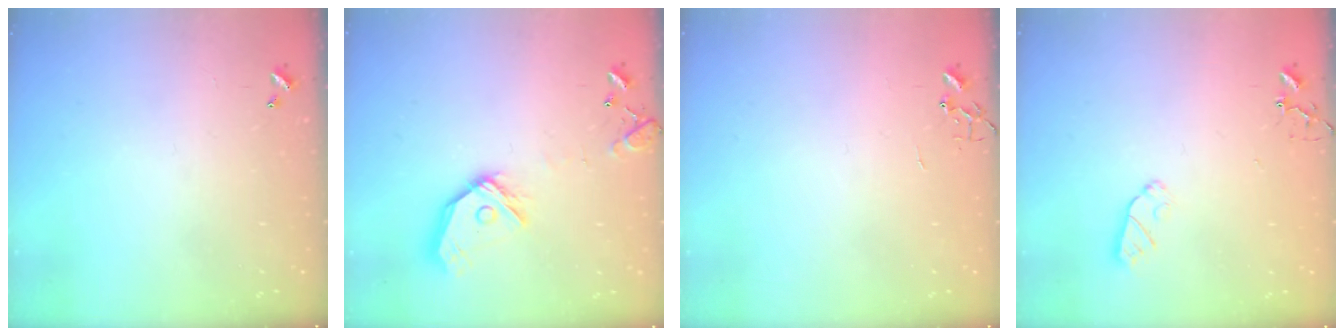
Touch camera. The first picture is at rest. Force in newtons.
{"total": 14.2, "press": 14.1, "slide": 2.1}
{"total": 0.0}
{"total": 5.2, "press": 5.2, "slide": 0.7}